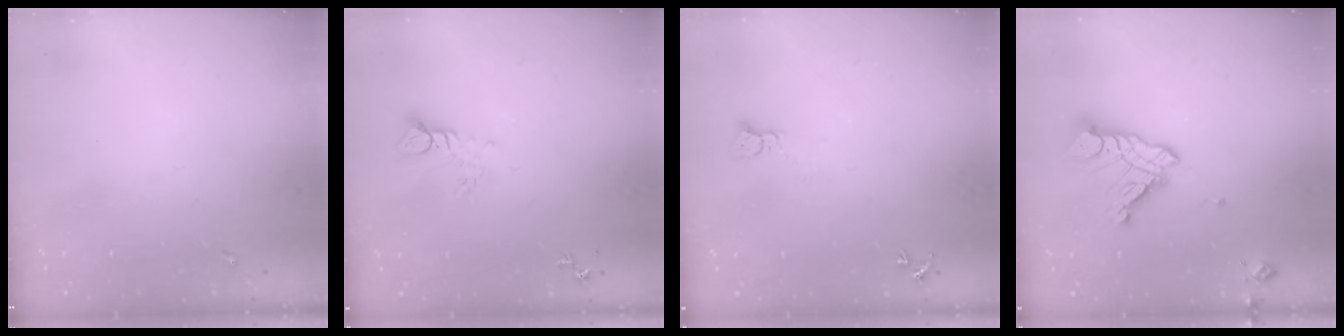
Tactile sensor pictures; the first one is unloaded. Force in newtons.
{"total": 5.7, "press": 5.7, "slide": 0.3}
{"total": 3.1, "press": 3.1, "slide": 0.1}
{"total": 14.4, "press": 14.3, "slide": 1.5}